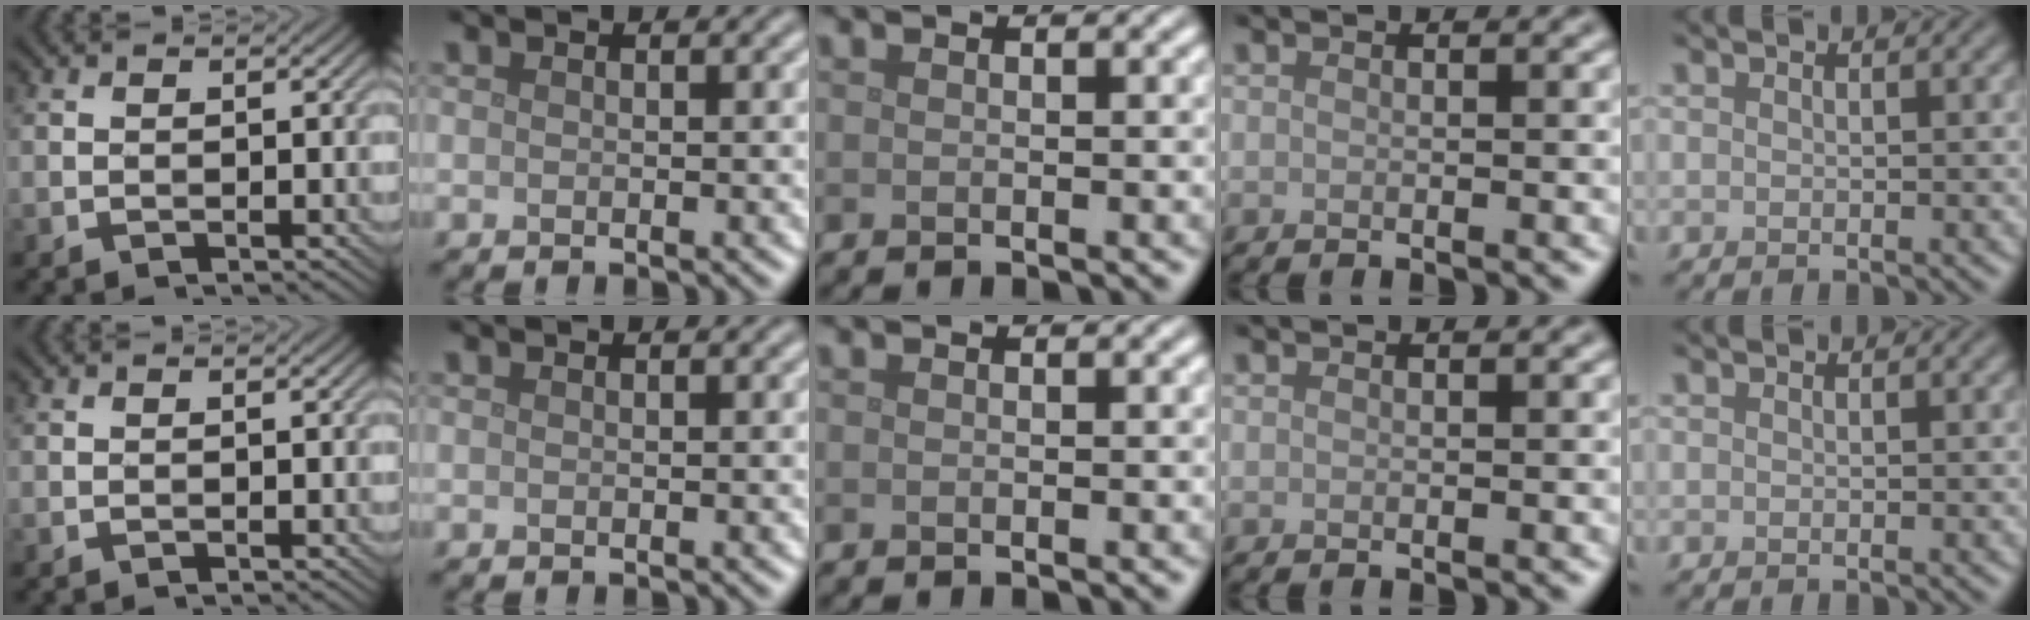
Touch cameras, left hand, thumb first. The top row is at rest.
{}